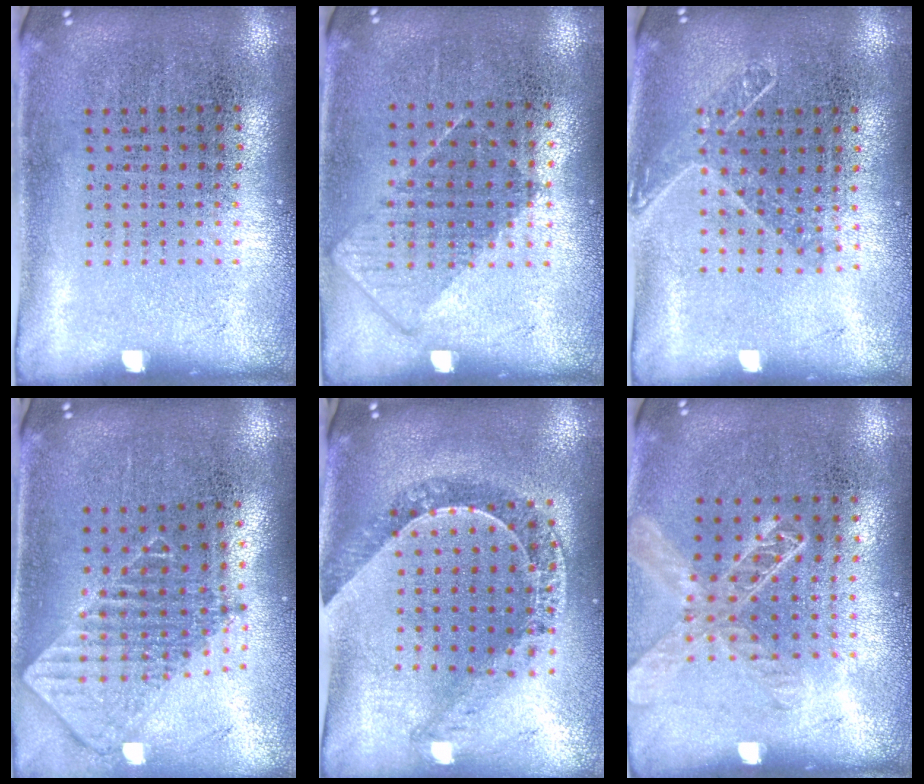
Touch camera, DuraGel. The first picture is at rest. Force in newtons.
{"total": 0.9, "press": 0.7, "slide": 0.5}
{"total": 1.4, "press": 1.1, "slide": 0.8}
{"total": 2.0, "press": 1.6, "slide": 1.2}
{"total": 1.1, "press": 1.1, "slide": 0.3}
{"total": 1.4, "press": 1.3, "slide": 0.5}